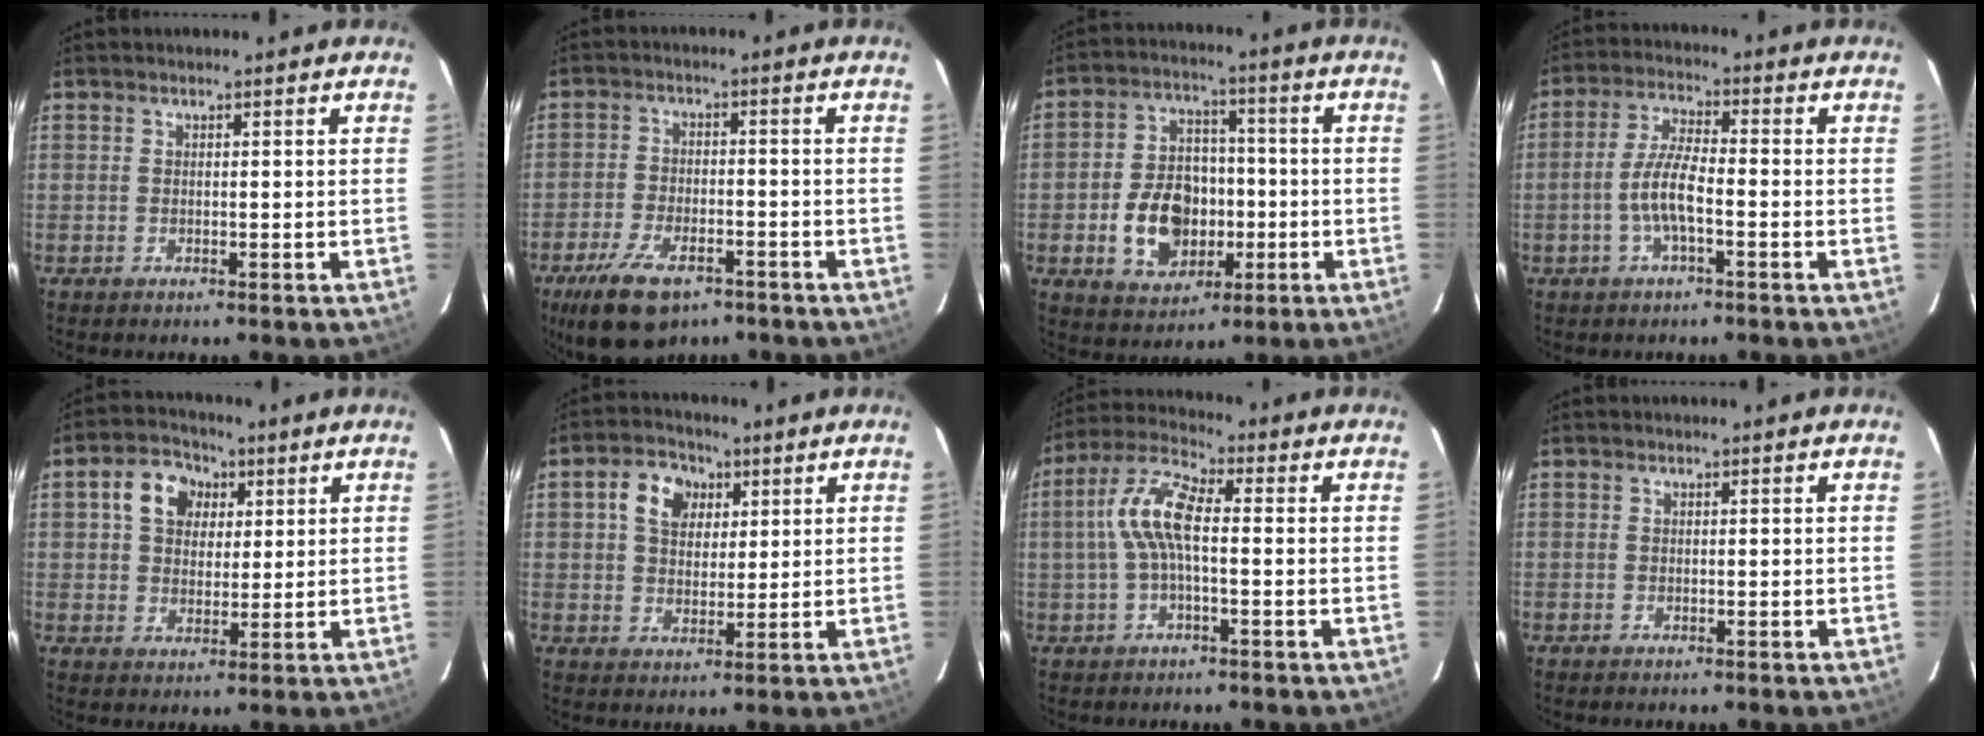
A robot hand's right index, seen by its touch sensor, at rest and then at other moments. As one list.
[{"total": 12.2, "force": [-7.9, 5.8, 7.2], "torque": [-0.164, -0.018, -0.136]}, {"total": 12.6, "force": [-3.2, 9.1, 8.2], "torque": [-0.171, 0.020, -0.039]}, {"total": 6.6, "force": [-2.2, 1.4, 6.0], "torque": [-0.125, 0.005, -0.042]}, {"total": 8.1, "force": [2.9, 6.2, 4.3], "torque": [-0.085, 0.027, 0.048]}, {"total": 7.5, "force": [2.8, 5.6, 4.1], "torque": [-0.074, 0.024, 0.048]}, {"total": 8.8, "force": [-0.1, 2.9, 8.3], "torque": [-0.180, 0.020, -0.005]}, {"total": 0.0}]